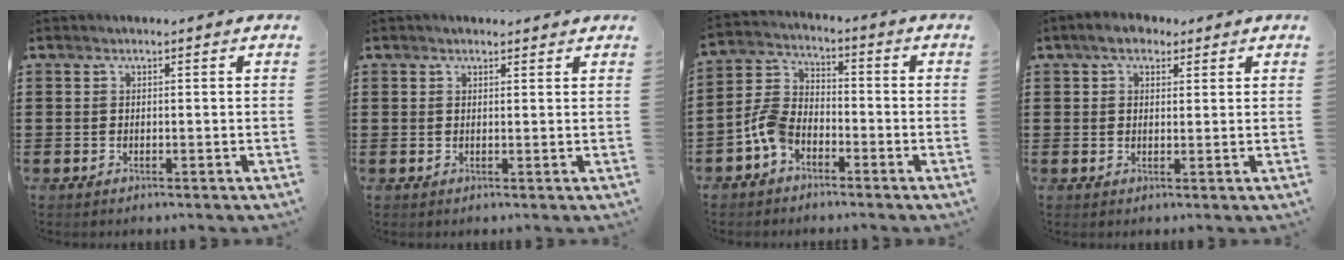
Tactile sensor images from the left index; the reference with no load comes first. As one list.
[{"total": 1.0, "force": [1.0, 0.3, 0.2], "torque": [-0.005, 0.003, 0.019]}, {"total": 6.2, "force": [-3.8, 3.7, 3.3], "torque": [-0.103, 0.004, -0.085]}, {"total": 3.5, "force": [2.5, 1.9, 1.7], "torque": [-0.034, 0.009, 0.043]}]